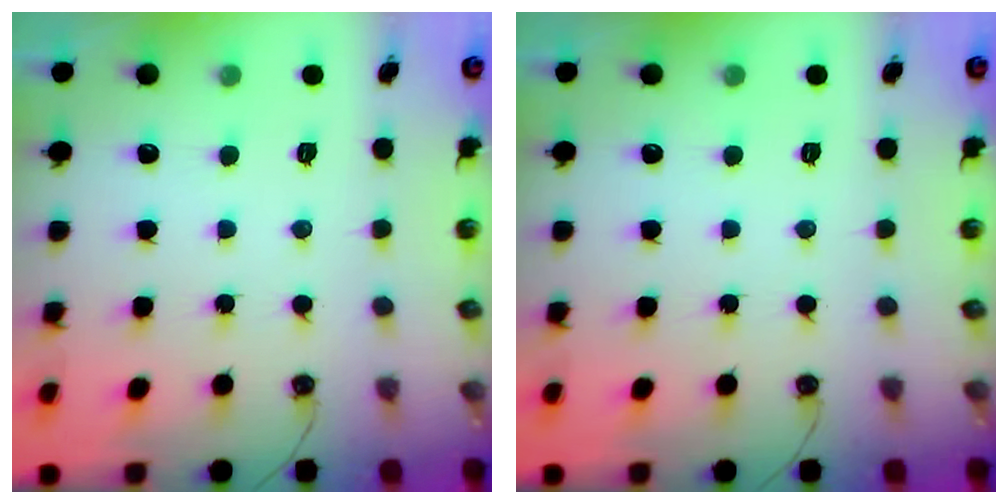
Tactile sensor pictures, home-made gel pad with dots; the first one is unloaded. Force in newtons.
{"total": 0.0}